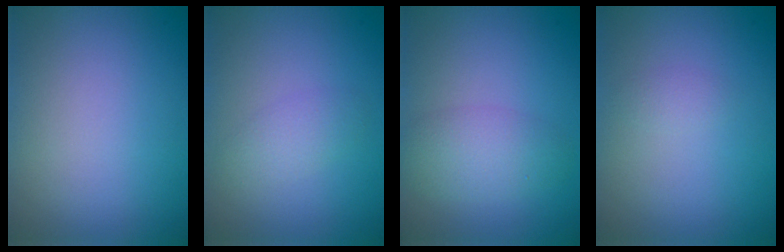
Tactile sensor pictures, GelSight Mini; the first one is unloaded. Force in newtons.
{"total": 1.7, "press": 1.7, "slide": 0.1}
{"total": 3.2, "press": 3.2, "slide": 0.1}
{"total": 0.8, "press": 0.8, "slide": 0.0}